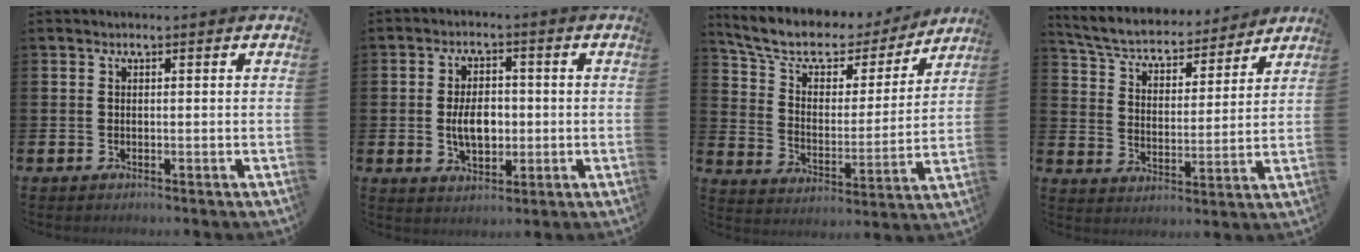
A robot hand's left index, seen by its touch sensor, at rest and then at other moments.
{"total": 5.2, "force": [-0.3, 3.2, 4.1], "torque": [-0.062, 0.003, -0.011]}
{"total": 8.3, "force": [7.0, 3.6, 2.7], "torque": [-0.099, -0.044, 0.123]}
{"total": 5.5, "force": [5.2, 1.5, 1.3], "torque": [-0.061, -0.044, 0.085]}